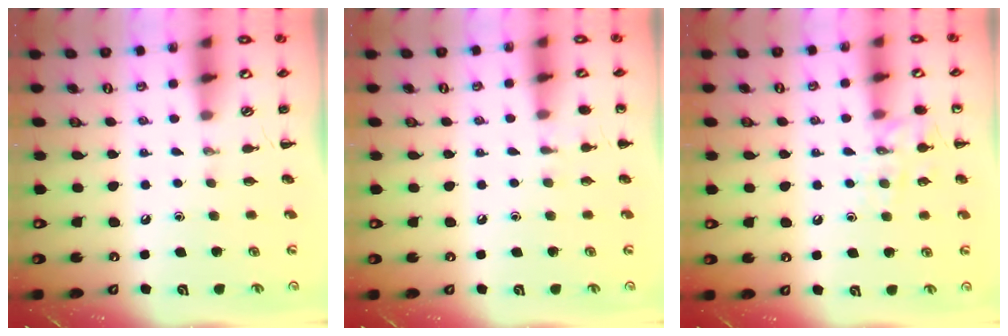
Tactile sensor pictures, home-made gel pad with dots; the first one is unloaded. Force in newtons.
{"total": 5.0, "press": 4.7, "slide": 1.6}
{"total": 9.9, "press": 9.9, "slide": 1.0}